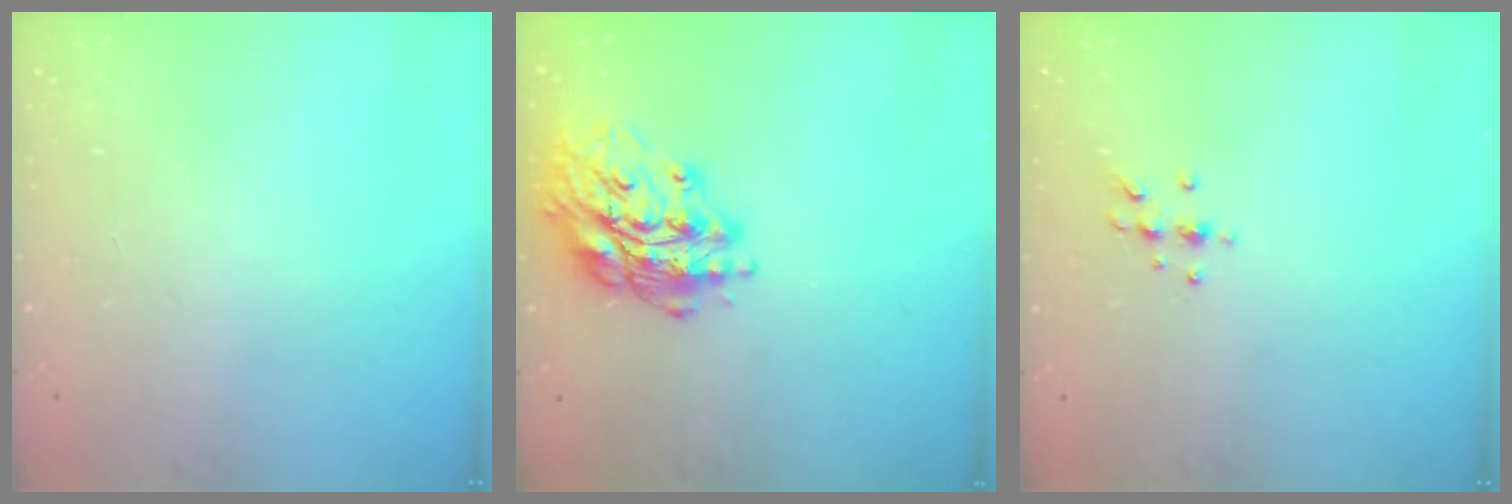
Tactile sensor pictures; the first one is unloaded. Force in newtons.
{"total": 16.8, "press": 16.8, "slide": 1.4}
{"total": 5.7, "press": 5.5, "slide": 1.3}